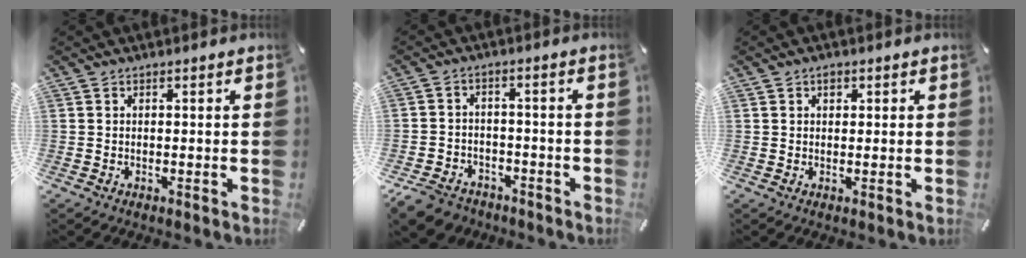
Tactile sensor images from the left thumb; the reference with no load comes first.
{"total": 6.5, "force": [-4.8, 4.0, 1.8], "torque": [-0.045, 0.024, -0.093]}
{"total": 1.4, "force": [0.5, 1.2, 0.6], "torque": [-0.006, 0.001, 0.008]}